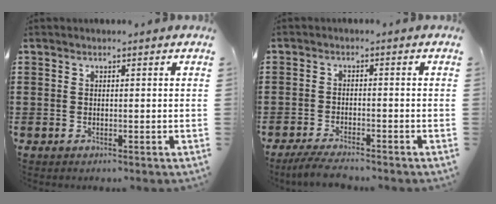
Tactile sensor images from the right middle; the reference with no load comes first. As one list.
[{"total": 3.5, "force": [-3.2, 0.3, 1.3], "torque": [-0.035, -0.006, -0.067]}]